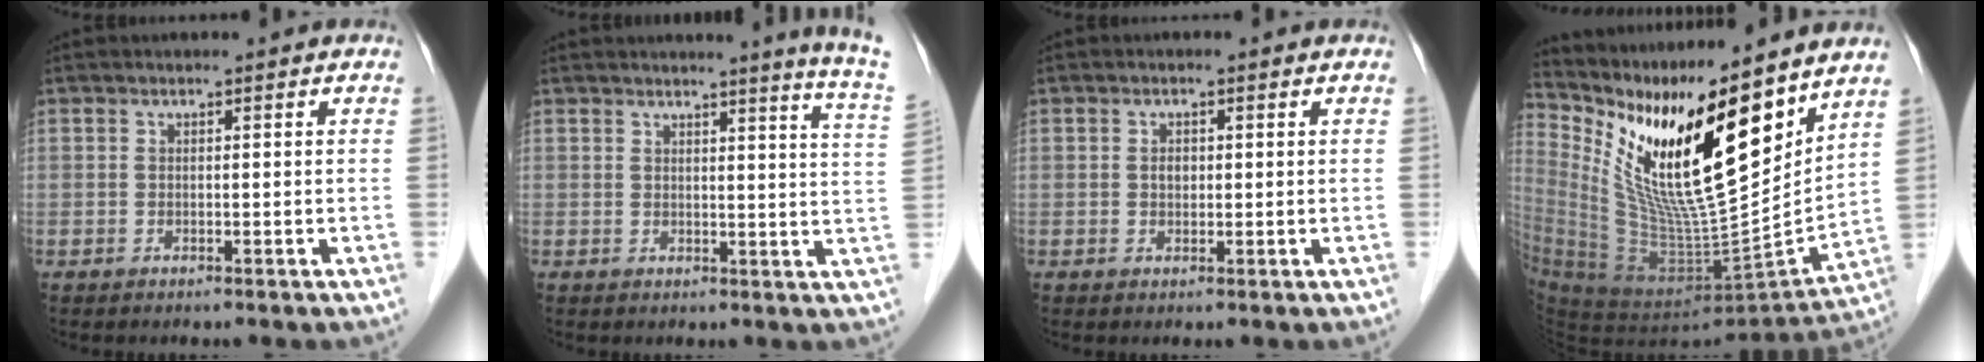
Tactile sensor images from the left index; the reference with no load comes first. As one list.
[{"total": 8.7, "force": [7.7, -1.9, 3.5], "torque": [-0.041, -0.066, 0.064]}, {"total": 1.4, "force": [0.1, 1.1, 0.9], "torque": [-0.016, 0.002, 0.003]}, {"total": 22.2, "force": [12.6, 4.2, 17.8], "torque": [-0.320, -0.014, 0.228]}]